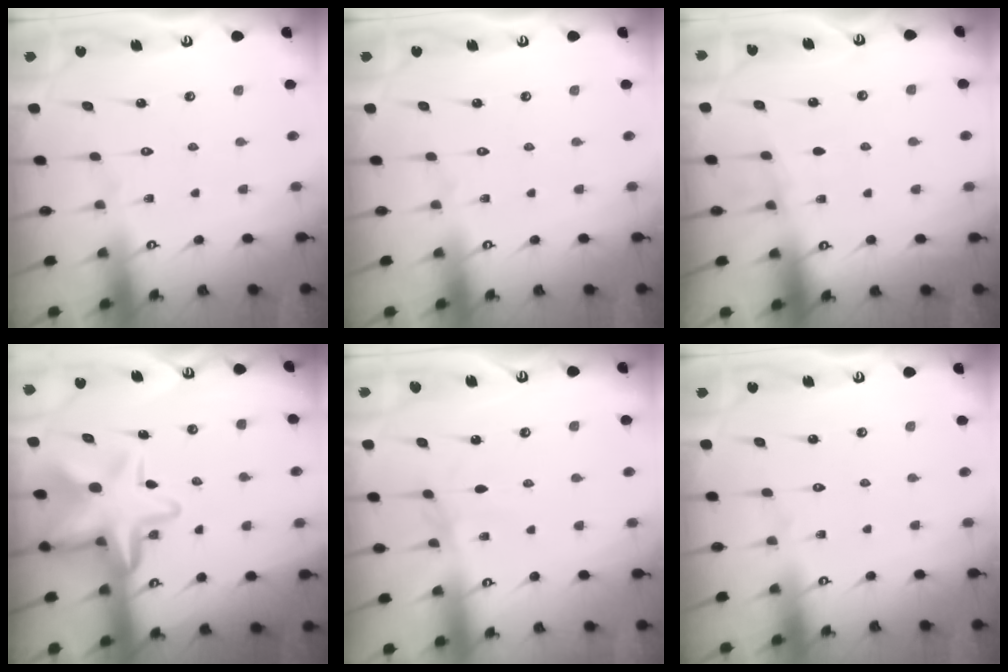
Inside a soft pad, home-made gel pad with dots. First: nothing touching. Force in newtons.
{"total": 0.0}
{"total": 3.0, "press": 2.9, "slide": 0.4}
{"total": 15.0, "press": 14.8, "slide": 2.7}
{"total": 0.6, "press": 0.6, "slide": 0.3}
{"total": 0.0}